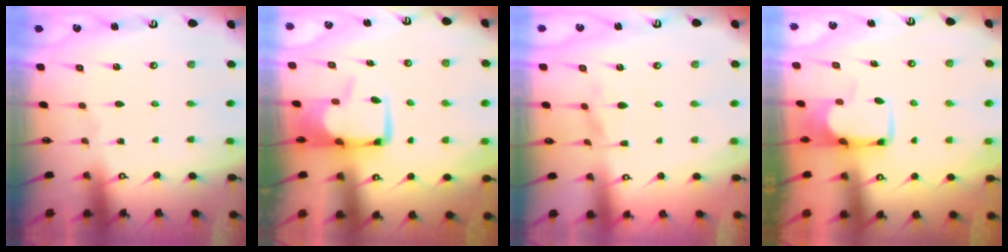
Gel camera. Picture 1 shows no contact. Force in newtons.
{"total": 0.8, "press": 0.0, "slide": 0.8}
{"total": 2.5, "press": 2.3, "slide": 1.0}
{"total": 3.5, "press": 3.5, "slide": 0.4}